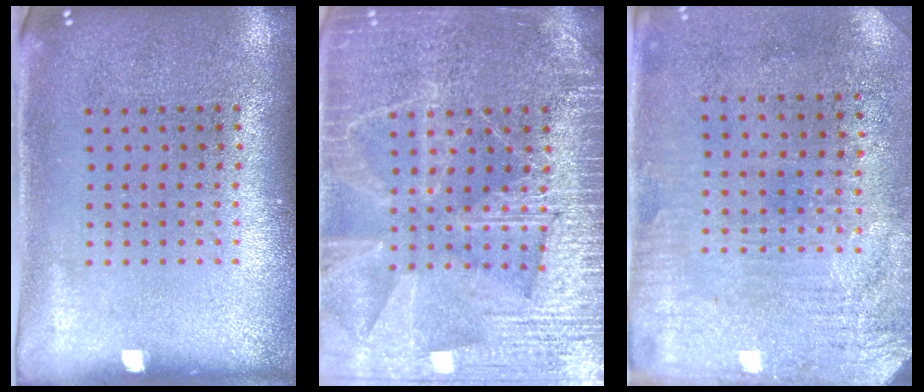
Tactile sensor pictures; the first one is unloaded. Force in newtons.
{"total": 6.5, "press": 6.4, "slide": 0.9}
{"total": 3.4, "press": 2.8, "slide": 1.9}